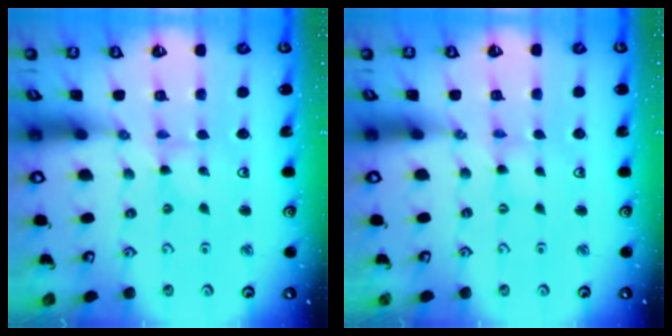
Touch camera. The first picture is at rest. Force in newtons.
{"total": 0.0}